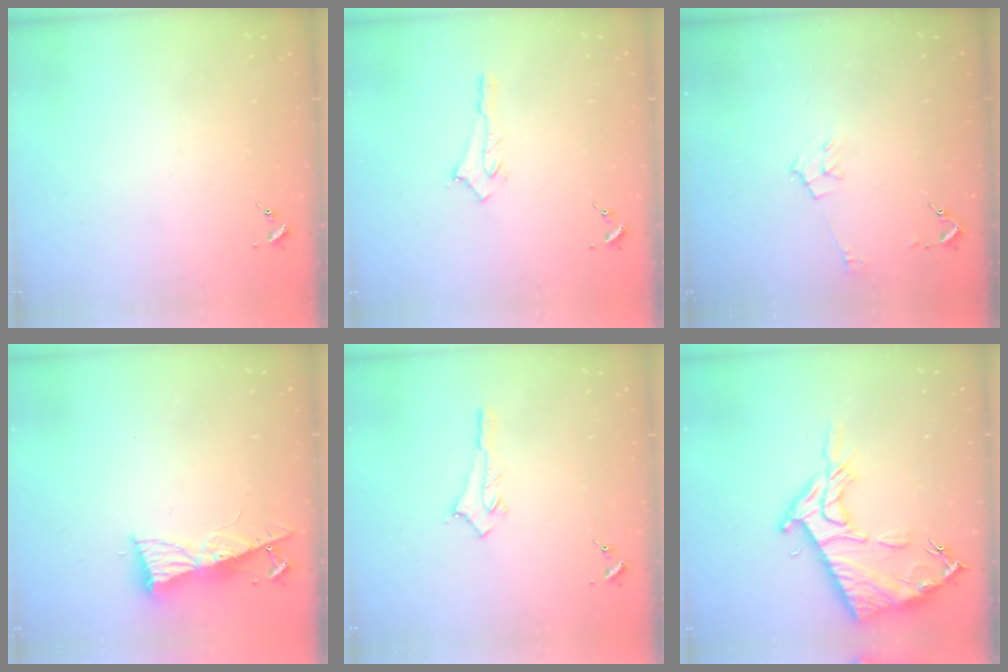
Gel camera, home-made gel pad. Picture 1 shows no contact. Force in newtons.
{"total": 2.5, "press": 2.5, "slide": 0.2}
{"total": 6.5, "press": 6.5, "slide": 0.8}
{"total": 8.6, "press": 8.5, "slide": 1.1}
{"total": 2.8, "press": 2.8, "slide": 0.2}
{"total": 16.5, "press": 16.5, "slide": 1.1}